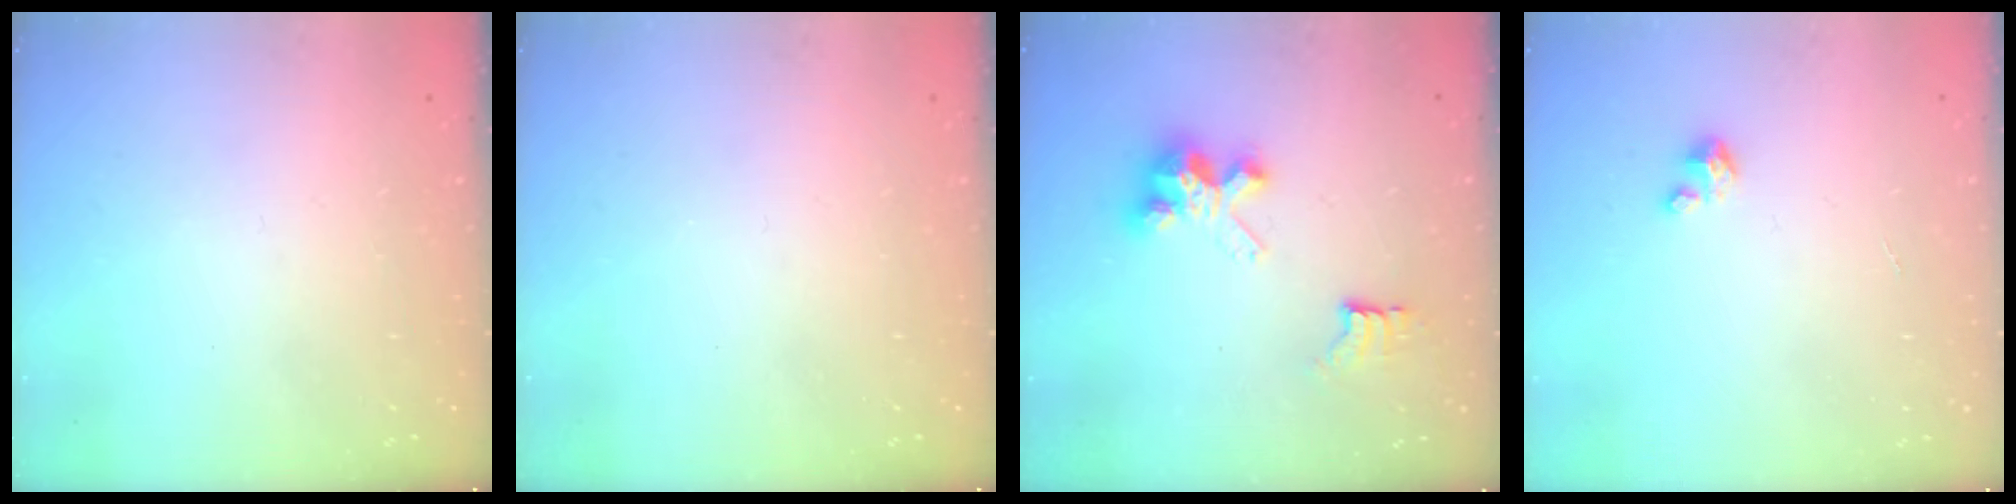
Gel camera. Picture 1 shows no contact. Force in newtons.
{"total": 0.0}
{"total": 7.7, "press": 7.6, "slide": 0.4}
{"total": 2.7, "press": 2.7, "slide": 0.1}